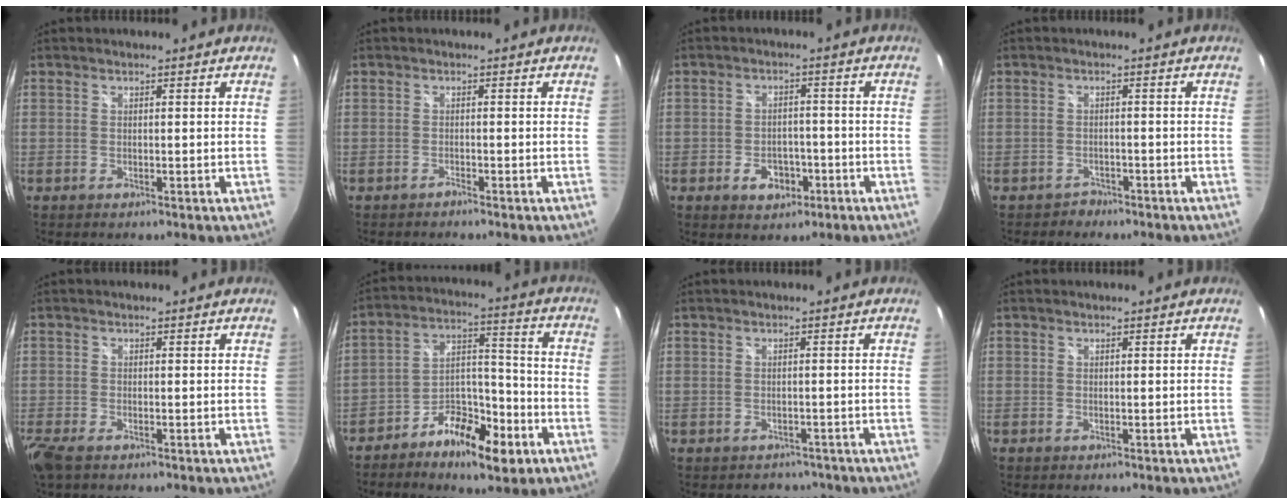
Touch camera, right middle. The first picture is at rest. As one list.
[{"total": 0.8, "force": [-0.8, 0.0, 0.1], "torque": [-0.002, -0.004, -0.016]}, {"total": 5.3, "force": [-2.7, 3.7, 2.7], "torque": [-0.055, 0.007, -0.031]}, {"total": 2.3, "force": [-1.8, 1.3, -0.1], "torque": [-0.005, 0.003, -0.031]}, {"total": 4.7, "force": [-3.3, 1.8, 2.9], "torque": [-0.074, -0.020, -0.066]}, {"total": 12.7, "force": [-7.2, 4.9, 9.2], "torque": [-0.159, 0.019, -0.117]}, {"total": 4.3, "force": [-3.5, 2.5, 0.7], "torque": [-0.013, -0.004, -0.042]}, {"total": 0.0}]